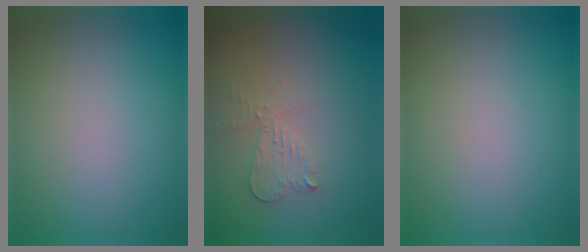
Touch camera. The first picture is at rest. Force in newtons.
{"total": 2.1, "press": 2.1, "slide": 0.2}
{"total": 0.0}